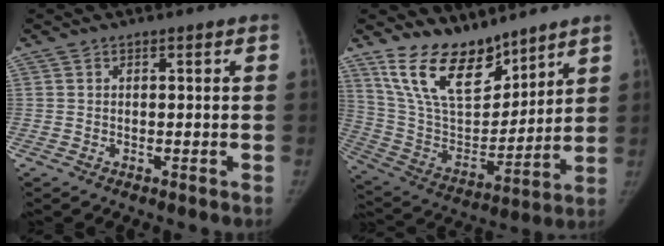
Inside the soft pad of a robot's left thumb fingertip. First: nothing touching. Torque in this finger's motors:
{"motor_torque": [0.49, -0.05, 1.47, -1.31, 0.35]}